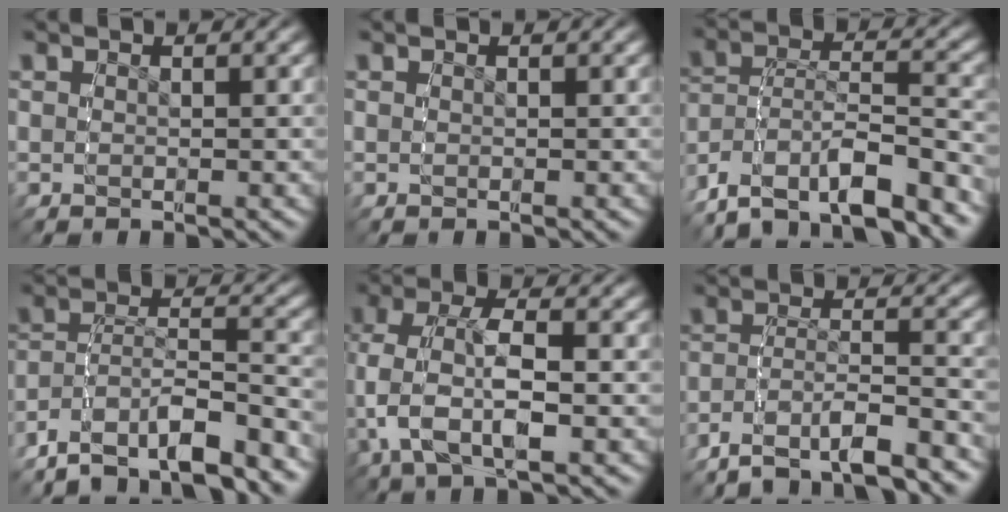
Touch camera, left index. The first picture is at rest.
{"total": 0.0}
{"total": 12.6, "force": [-9.0, 7.6, 4.5], "torque": [-0.096, -0.031, -0.143]}
{"total": 11.3, "force": [-8.7, 6.2, 3.9], "torque": [-0.072, -0.024, -0.138]}
{"total": 6.8, "force": [-0.5, 4.2, 5.3], "torque": [-0.130, -0.011, -0.004]}
{"total": 7.0, "force": [-5.8, 2.7, 2.7], "torque": [-0.050, -0.015, -0.091]}